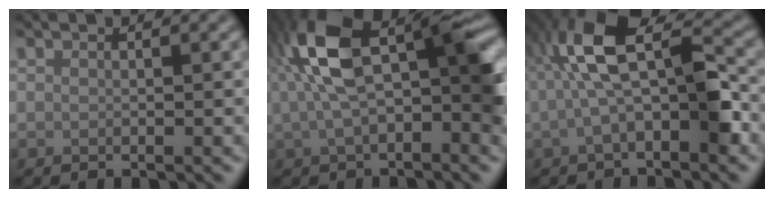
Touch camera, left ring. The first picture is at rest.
{"total": 10.5, "force": [1.2, 4.6, 9.3], "torque": [-0.175, 0.022, 0.012]}
{"total": 7.3, "force": [-0.7, 2.7, 6.7], "torque": [-0.125, 0.024, -0.018]}